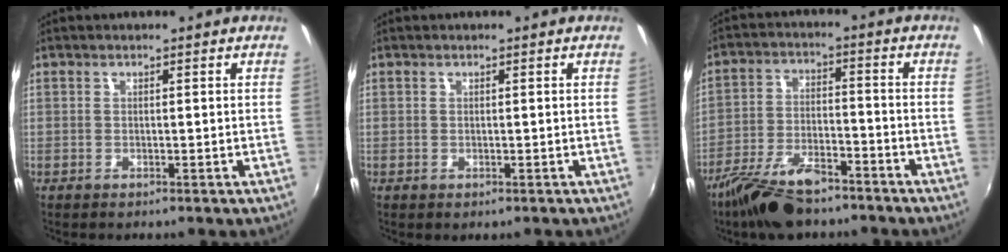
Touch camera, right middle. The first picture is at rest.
{"total": 0.0}
{"total": 11.4, "force": [-8.7, 4.1, 6.1], "torque": [-0.134, -0.011, -0.158]}